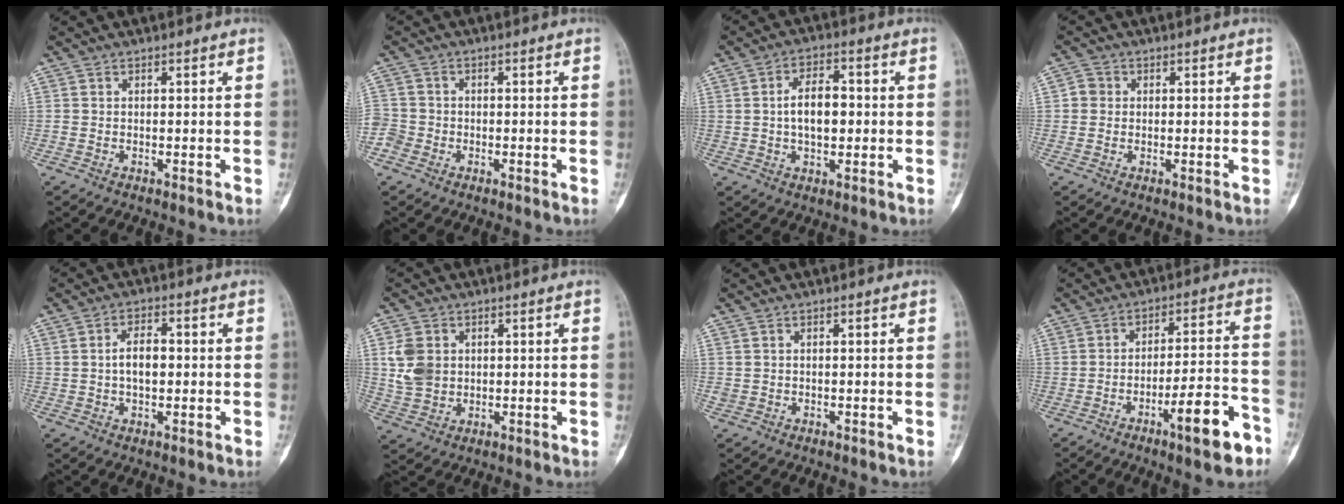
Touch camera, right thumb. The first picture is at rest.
{"total": 3.9, "force": [-1.7, 3.4, 0.9], "torque": [-0.009, 0.012, -0.038]}
{"total": 7.8, "force": [0.1, 4.5, 6.4], "torque": [-0.094, 0.014, -0.001]}
{"total": 2.5, "force": [0.1, 2.4, 0.8], "torque": [0.005, 0.005, -0.004]}
{"total": 5.1, "force": [0.1, 2.9, 4.2], "torque": [-0.070, 0.010, -0.001]}
{"total": 7.1, "force": [1.2, 5.8, 4.0], "torque": [-0.064, -0.003, 0.030]}
{"total": 0.8, "force": [0.0, 0.8, 0.2], "torque": [-0.002, 0.002, 0.001]}
{"total": 11.8, "force": [-6.5, 2.6, 9.5], "torque": [-0.133, 0.046, -0.097]}